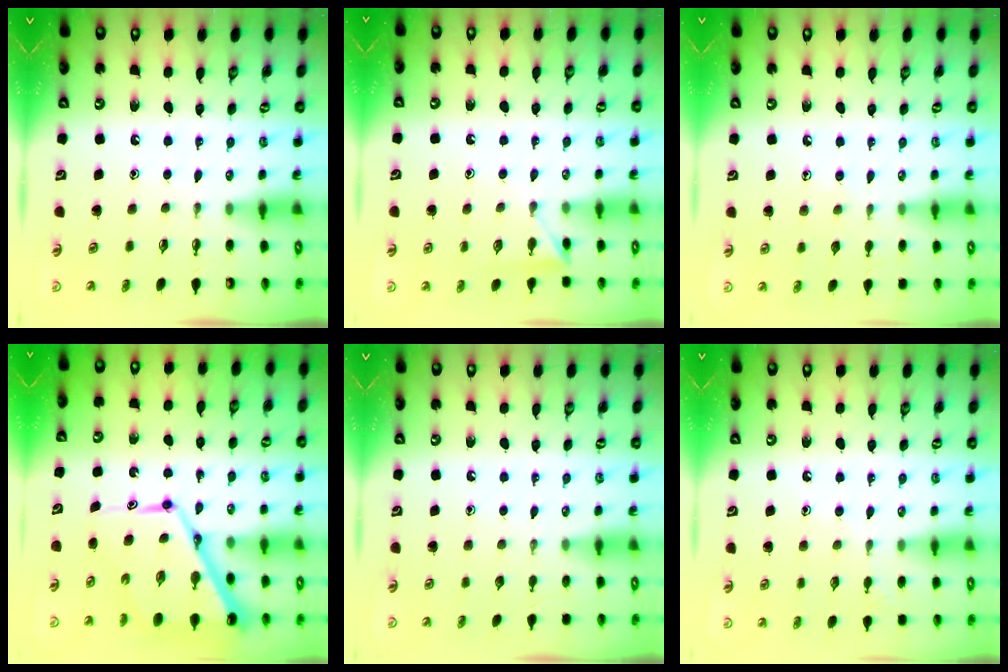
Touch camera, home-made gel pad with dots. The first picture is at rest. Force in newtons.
{"total": 4.2, "press": 4.1, "slide": 0.5}
{"total": 4.7, "press": 4.7, "slide": 0.5}
{"total": 16.5, "press": 16.4, "slide": 1.5}
{"total": 0.0}
{"total": 5.4, "press": 5.3, "slide": 0.5}